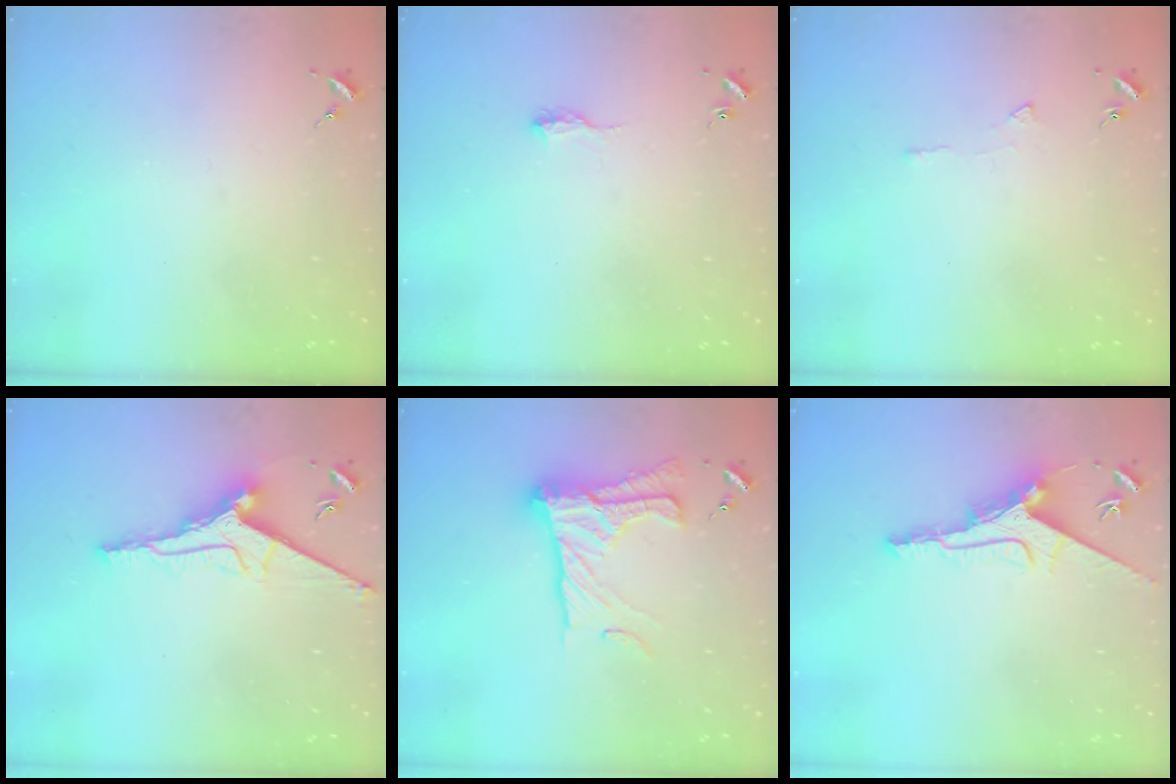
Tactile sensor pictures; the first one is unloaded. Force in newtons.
{"total": 6.9, "press": 6.9, "slide": 0.9}
{"total": 3.4, "press": 3.3, "slide": 0.5}
{"total": 11.3, "press": 11.3, "slide": 0.8}
{"total": 20.0, "press": 19.9, "slide": 1.4}
{"total": 9.9, "press": 9.9, "slide": 0.1}